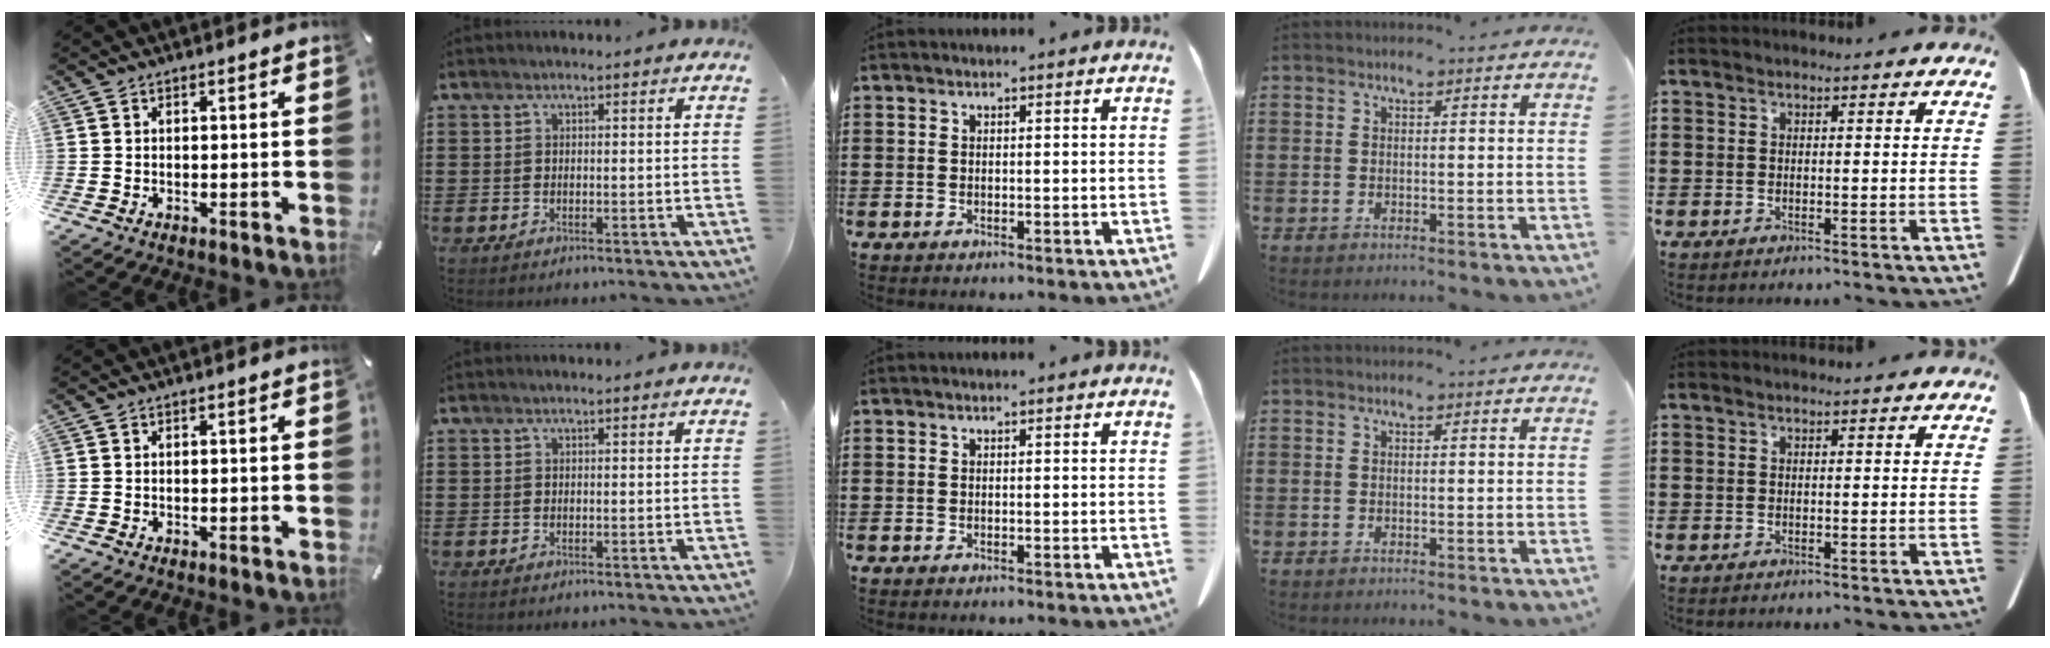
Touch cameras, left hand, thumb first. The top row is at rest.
{}